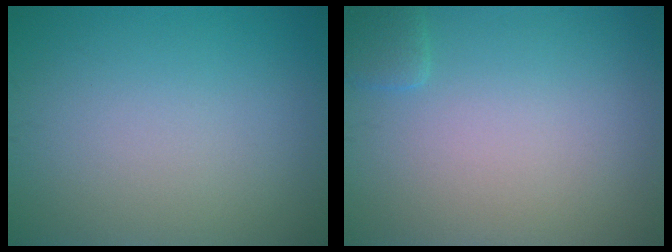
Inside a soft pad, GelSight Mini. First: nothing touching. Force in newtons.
{"total": 1.1, "press": 1.1, "slide": 0.2}